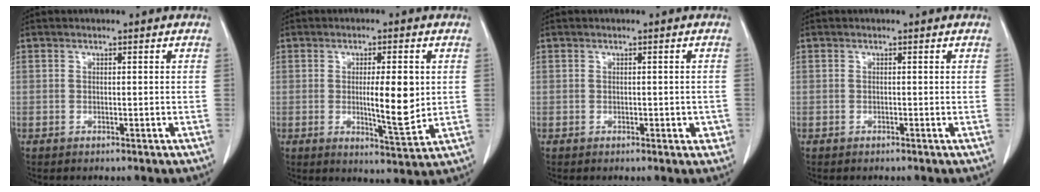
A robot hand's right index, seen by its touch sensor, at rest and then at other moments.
{"total": 7.8, "force": [0.5, 1.4, 7.6], "torque": [-0.114, -0.013, 0.010]}
{"total": 2.2, "force": [-0.4, 1.4, 1.6], "torque": [-0.010, 0.007, -0.001]}
{"total": 0.0}